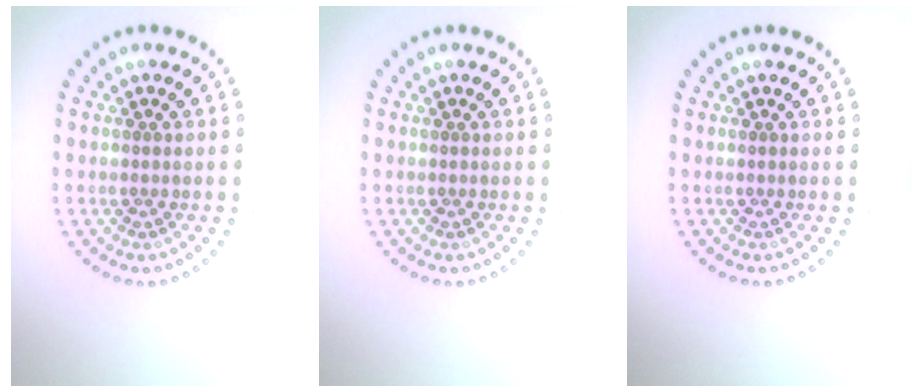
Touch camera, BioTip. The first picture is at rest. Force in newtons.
{"total": 0.0}
{"total": 0.0}